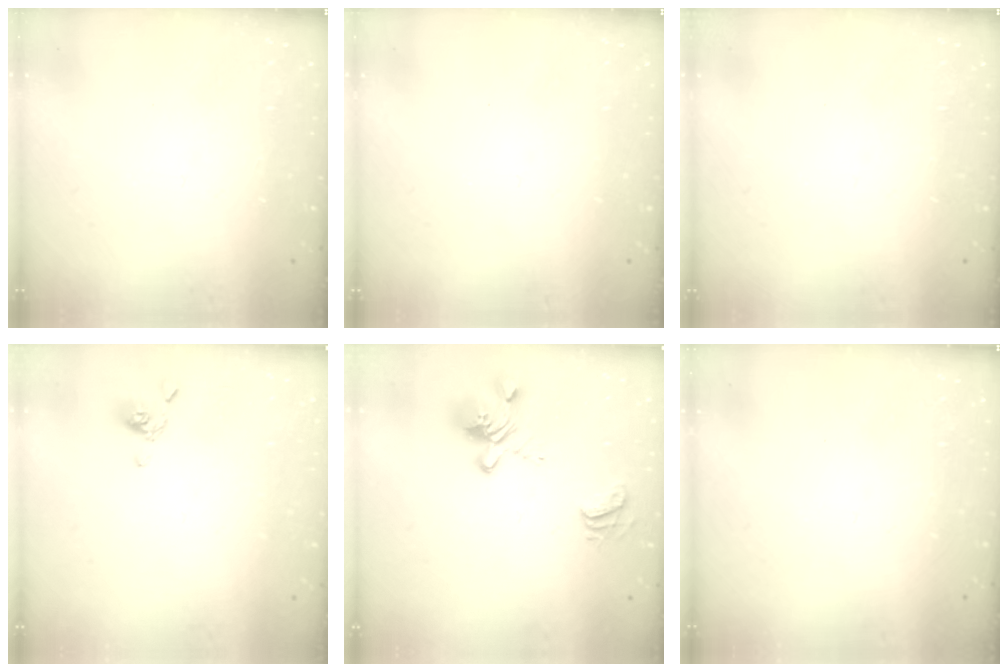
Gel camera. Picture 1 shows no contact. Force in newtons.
{"total": 0.0}
{"total": 0.0}
{"total": 2.1, "press": 2.1, "slide": 0.5}
{"total": 6.2, "press": 6.0, "slide": 1.6}
{"total": 0.0}